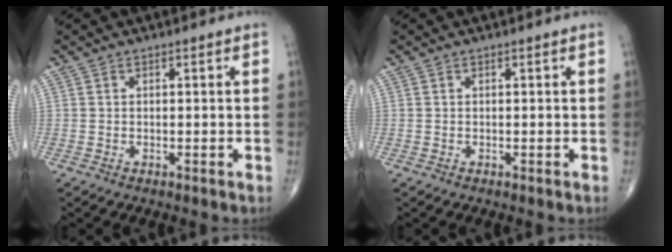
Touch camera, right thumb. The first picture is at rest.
{"total": 0.0}